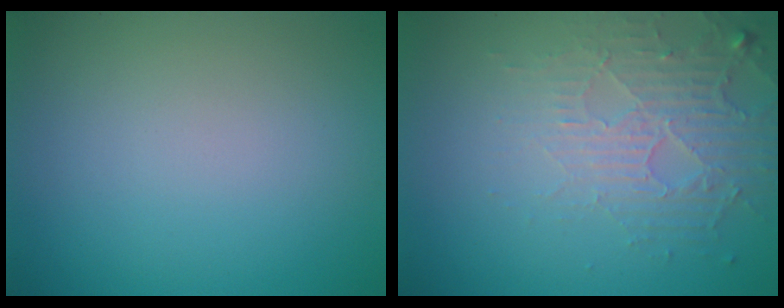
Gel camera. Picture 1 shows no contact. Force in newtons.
{"total": 5.2, "press": 3.3, "slide": 4.1}